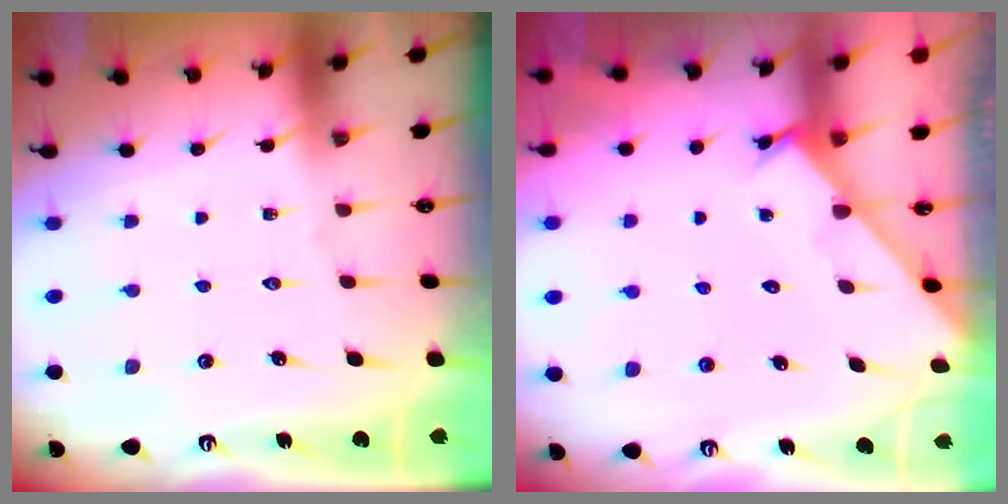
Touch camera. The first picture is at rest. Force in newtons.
{"total": 1.7, "press": 1.7, "slide": 0.1}